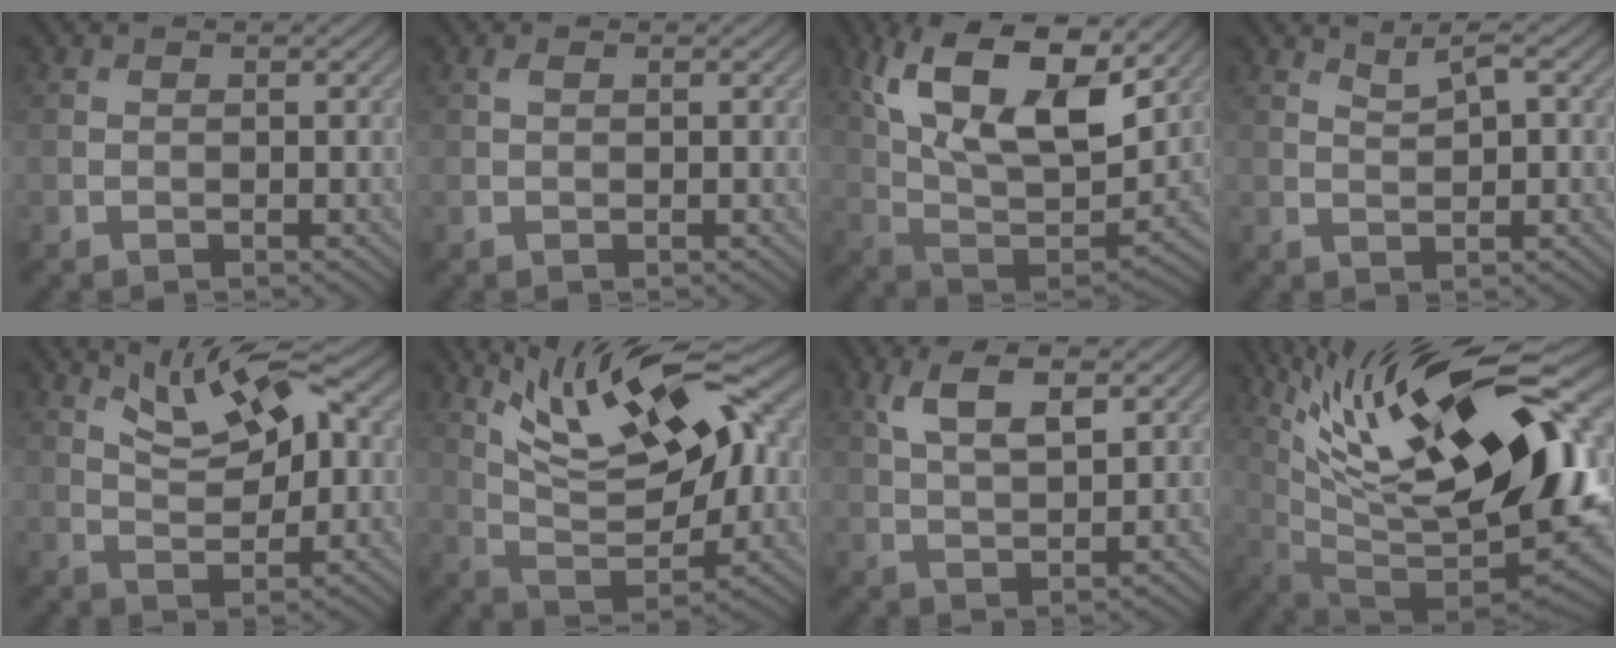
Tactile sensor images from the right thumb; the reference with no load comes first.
{"total": 0.7, "force": [0.3, 0.3, 0.5], "torque": [-0.013, 0.003, 0.005]}
{"total": 17.9, "force": [8.5, 8.3, 13.4], "torque": [-0.263, 0.019, 0.133]}
{"total": 2.6, "force": [1.6, 0.6, 2.0], "torque": [-0.036, -0.002, 0.033]}
{"total": 8.0, "force": [3.8, 2.9, 6.4], "torque": [-0.115, 0.015, 0.062]}
{"total": 14.5, "force": [6.9, 4.9, 11.8], "torque": [-0.211, 0.009, 0.113]}
{"total": 6.6, "force": [3.0, 2.7, 5.3], "torque": [-0.111, 0.003, 0.058]}
{"total": 20.2, "force": [8.1, 6.9, 17.1], "torque": [-0.293, 0.021, 0.141]}